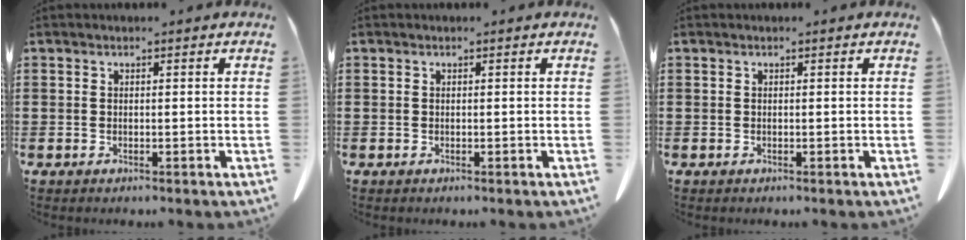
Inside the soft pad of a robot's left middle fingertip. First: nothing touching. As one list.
[{"total": 0.0}, {"total": 0.0}]